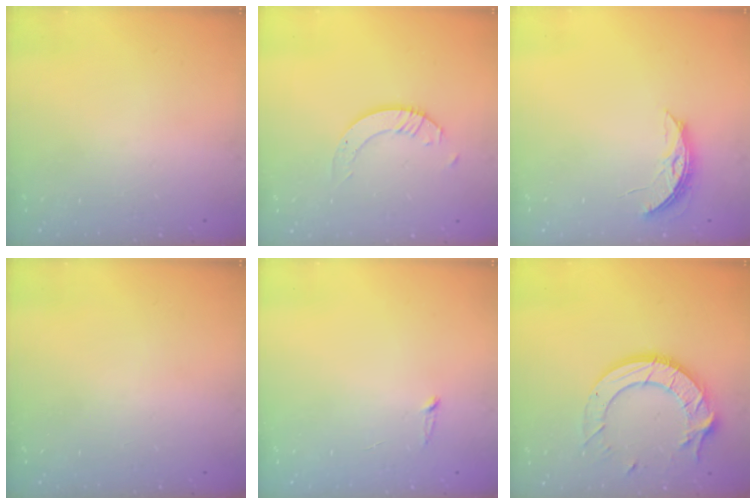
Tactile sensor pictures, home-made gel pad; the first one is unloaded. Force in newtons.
{"total": 3.5, "press": 3.5, "slide": 0.1}
{"total": 4.6, "press": 4.5, "slide": 0.4}
{"total": 0.0}
{"total": 2.5, "press": 2.5, "slide": 0.2}
{"total": 15.2, "press": 15.2, "slide": 1.3}